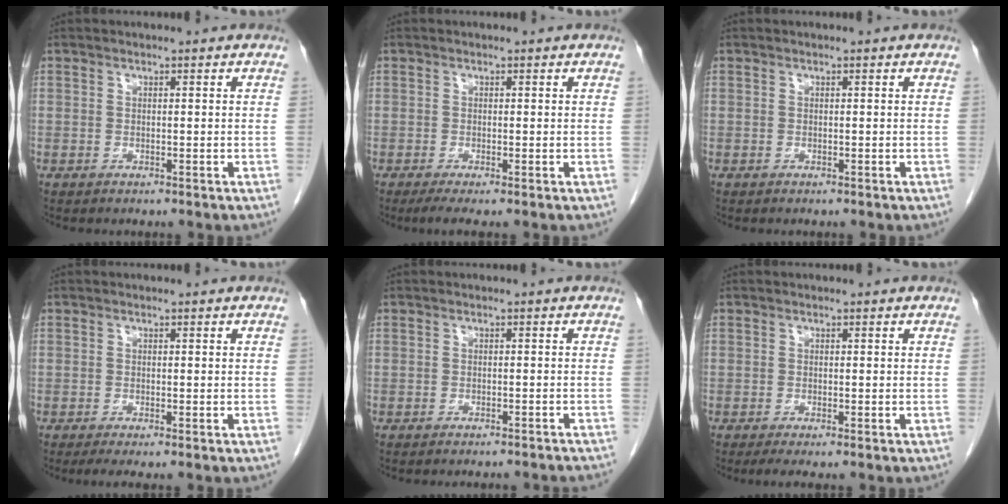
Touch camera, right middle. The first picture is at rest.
{"total": 2.5, "force": [-1.5, 0.1, 2.0], "torque": [-0.040, -0.012, -0.027]}
{"total": 0.0}
{"total": 1.9, "force": [-1.2, 0.0, 1.5], "torque": [-0.031, -0.010, -0.021]}
{"total": 7.6, "force": [-7.2, 0.3, 2.4], "torque": [-0.023, -0.011, -0.077]}
{"total": 1.8, "force": [-1.2, 0.0, 1.4], "torque": [-0.029, -0.010, -0.022]}